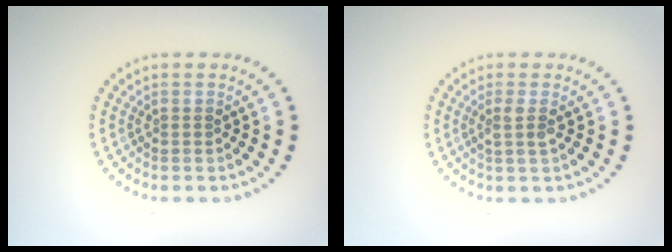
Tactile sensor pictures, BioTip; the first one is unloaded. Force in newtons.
{"total": 1.4, "press": 1.1, "slide": 0.9}